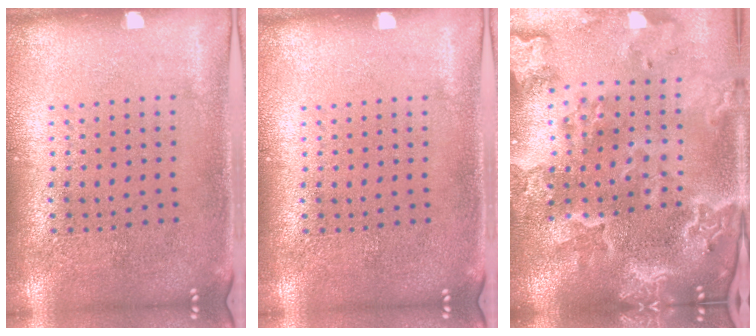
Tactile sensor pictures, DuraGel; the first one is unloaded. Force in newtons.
{"total": 0.0}
{"total": 4.7, "press": 3.8, "slide": 2.8}